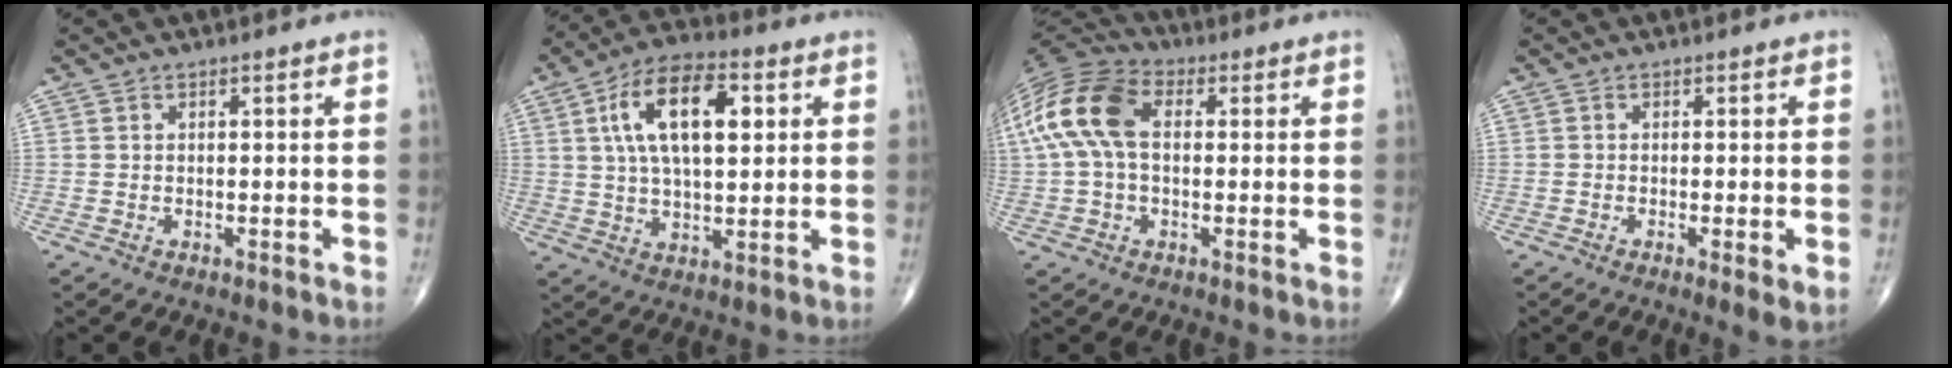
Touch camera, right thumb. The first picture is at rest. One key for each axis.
{"total": 15.5, "fx": 4.3, "fy": 7.4, "fz": 12.9, "tx": -0.216, "ty": 0.006, "tz": 0.073}
{"total": 14.3, "fx": 1.9, "fy": 8.8, "fz": 11.1, "tx": -0.239, "ty": 0.036, "tz": 0.028}
{"total": 3.1, "fx": -0.8, "fy": 0.5, "fz": 3.0, "tx": -0.056, "ty": -0.012, "tz": -0.016}